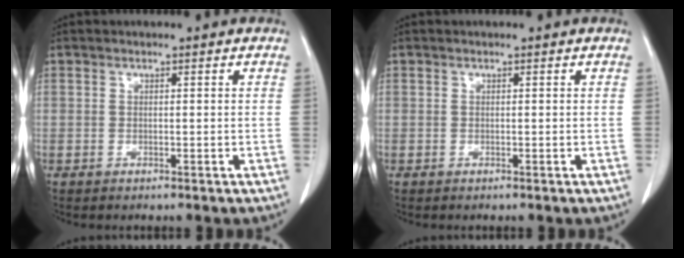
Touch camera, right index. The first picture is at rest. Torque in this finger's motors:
{"motor_torque": [0.00, 0.00, 0.00, 0.00]}